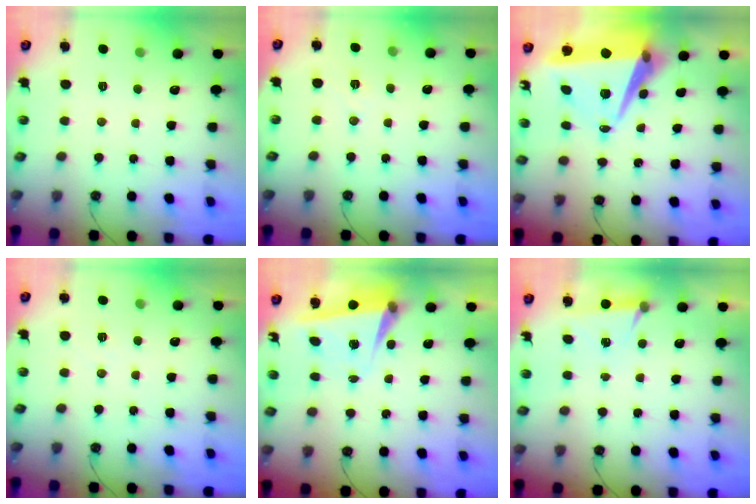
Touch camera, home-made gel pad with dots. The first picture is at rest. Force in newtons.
{"total": 7.0, "press": 5.3, "slide": 4.5}
{"total": 12.0, "press": 11.3, "slide": 4.0}
{"total": 3.9, "press": 3.7, "slide": 1.0}
{"total": 5.3, "press": 5.0, "slide": 1.8}
{"total": 4.9, "press": 1.9, "slide": 4.5}